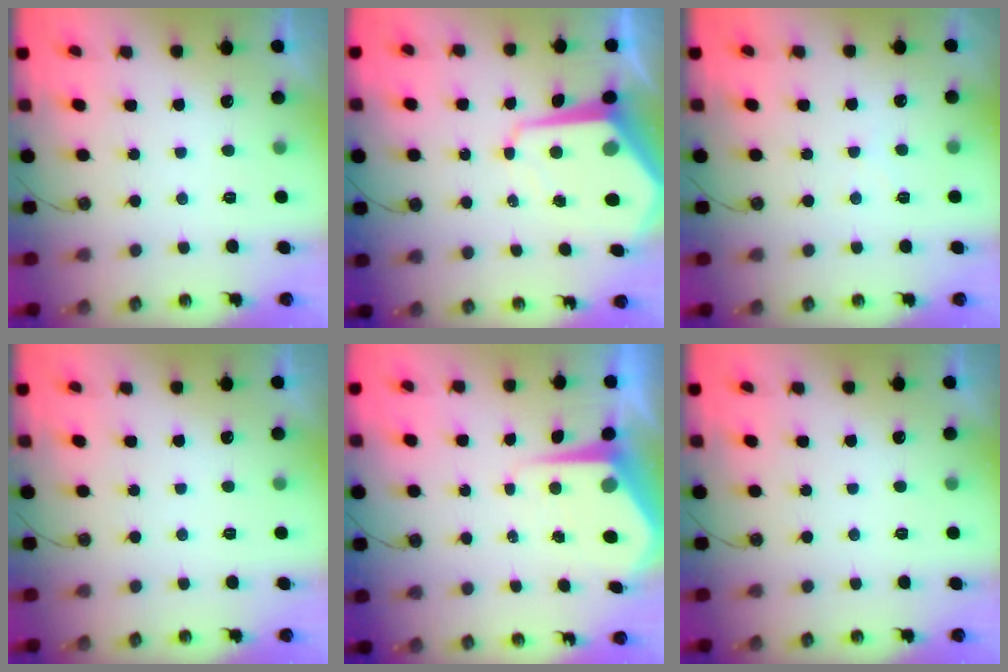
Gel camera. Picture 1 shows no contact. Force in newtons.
{"total": 10.2, "press": 10.2, "slide": 0.8}
{"total": 3.9, "press": 3.9, "slide": 0.7}
{"total": 0.0}
{"total": 8.2, "press": 8.2, "slide": 0.9}
{"total": 0.0}